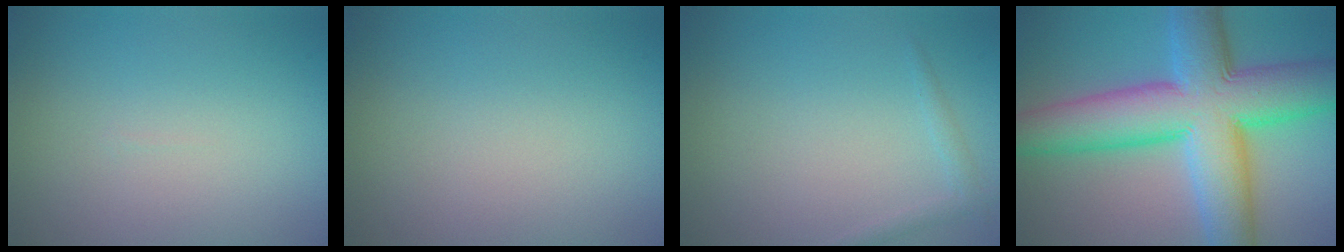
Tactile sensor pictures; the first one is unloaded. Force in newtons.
{"total": 0.0}
{"total": 1.1, "press": 1.1, "slide": 0.0}
{"total": 12.8, "press": 12.8, "slide": 0.3}